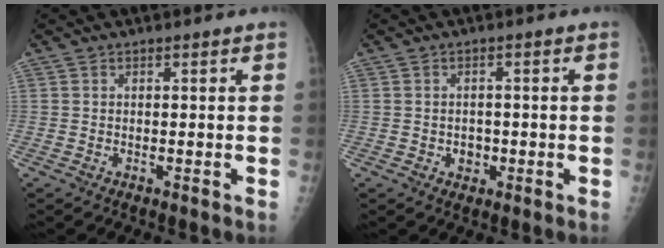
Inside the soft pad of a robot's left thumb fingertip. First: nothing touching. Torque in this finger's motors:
{"motor_torque": [-0.24, 0.23, 0.01, 0.01, 0.00]}